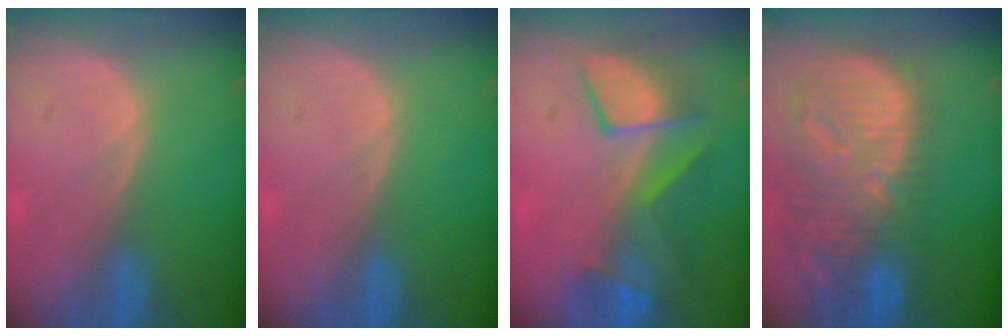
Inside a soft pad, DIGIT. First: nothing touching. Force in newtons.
{"total": 0.0}
{"total": 7.6, "press": 7.5, "slide": 1.2}
{"total": 13.3, "press": 11.6, "slide": 6.6}